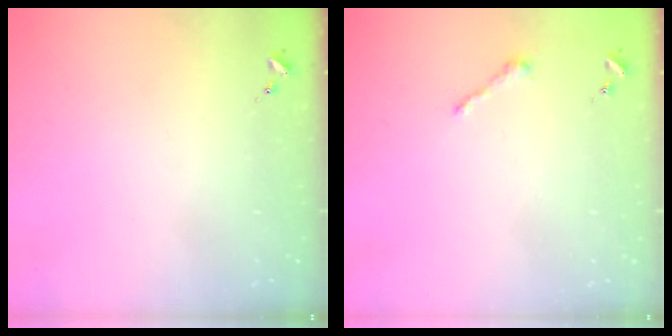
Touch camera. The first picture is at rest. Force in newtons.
{"total": 4.3, "press": 4.3, "slide": 0.5}